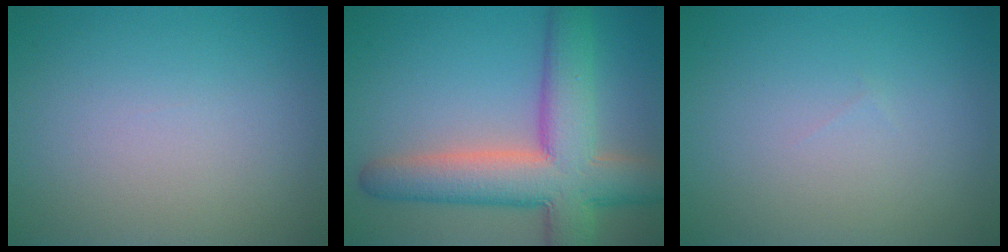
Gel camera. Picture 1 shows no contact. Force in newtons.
{"total": 9.8, "press": 9.8, "slide": 0.7}
{"total": 0.0}